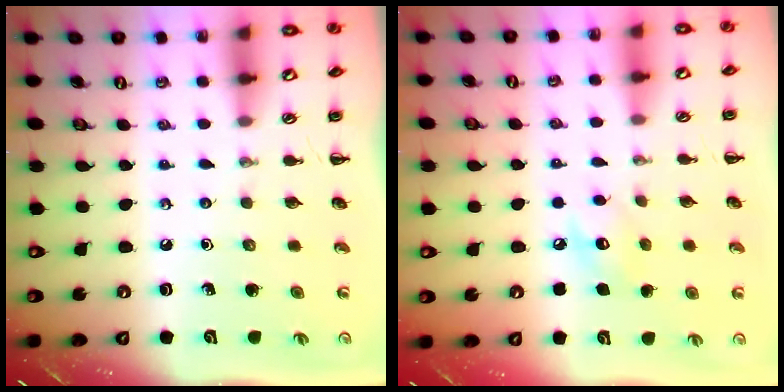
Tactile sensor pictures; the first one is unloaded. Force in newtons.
{"total": 7.4, "press": 7.4, "slide": 1.1}